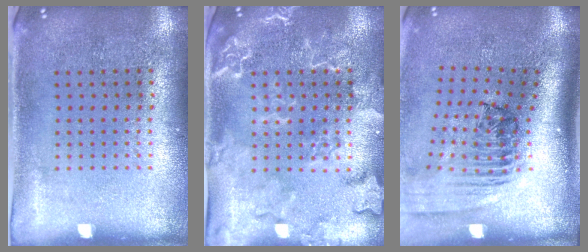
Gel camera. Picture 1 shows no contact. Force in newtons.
{"total": 2.5, "press": 2.4, "slide": 0.7}
{"total": 2.5, "press": 1.7, "slide": 1.8}